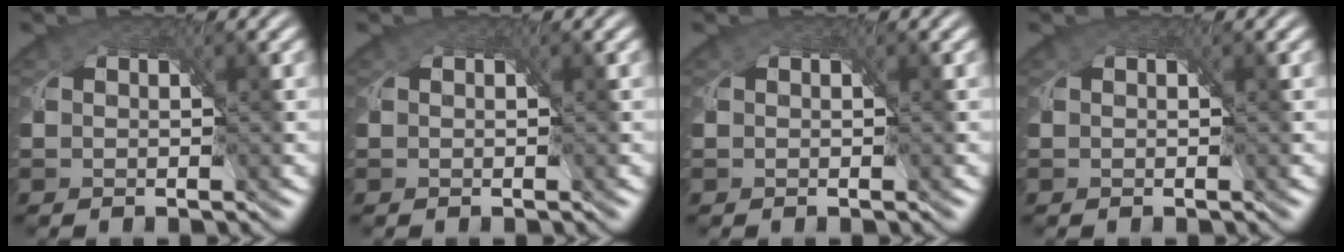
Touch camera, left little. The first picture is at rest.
{"total": 0.0}
{"total": 0.0}
{"total": 0.0}